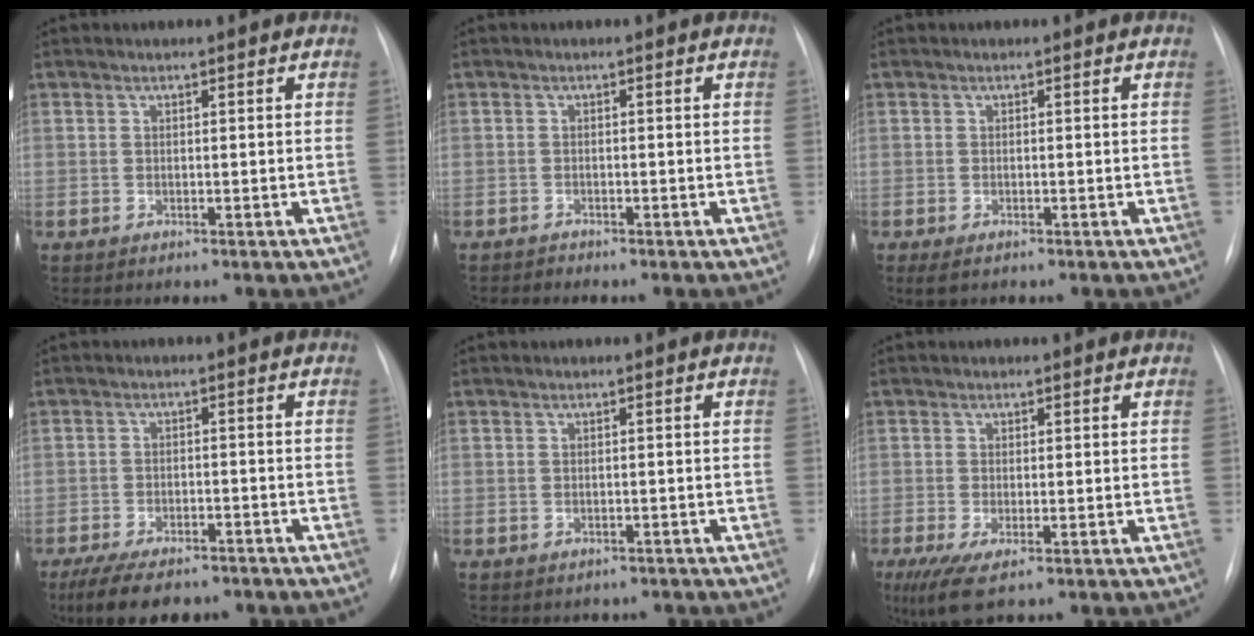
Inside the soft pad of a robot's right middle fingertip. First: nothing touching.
{"total": 0.8, "force": [-0.7, 0.1, -0.2], "torque": [0.002, -0.003, -0.015]}
{"total": 2.0, "force": [-1.3, 0.9, 1.2], "torque": [-0.024, -0.004, -0.015]}
{"total": 10.7, "force": [-8.4, 3.8, 5.5], "torque": [-0.088, -0.009, -0.122]}
{"total": 2.2, "force": [-1.8, 1.2, 0.2], "torque": [-0.005, 0.007, -0.021]}
{"total": 4.8, "force": [-2.1, 1.4, 4.1], "torque": [-0.081, -0.015, -0.032]}